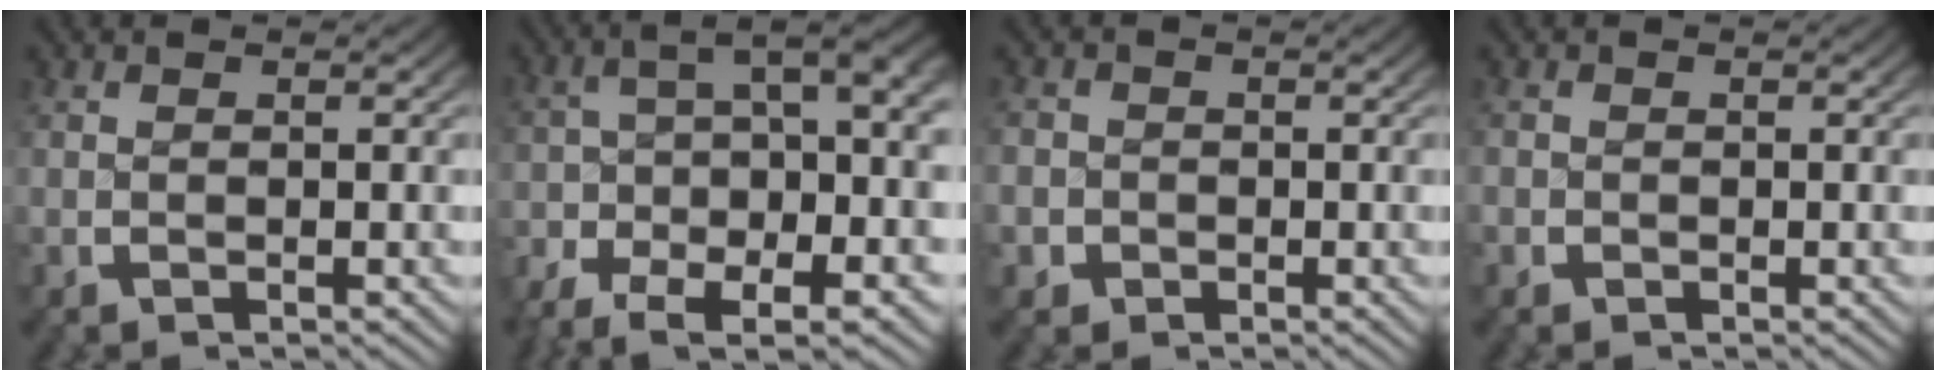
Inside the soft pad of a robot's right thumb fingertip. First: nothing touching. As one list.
[{"total": 9.8, "force": [-2.5, 5.5, 7.7], "torque": [-0.109, -0.012, -0.045]}, {"total": 3.1, "force": [-1.1, 2.9, 0.4], "torque": [-0.011, -0.013, -0.019]}, {"total": 1.0, "force": [-0.3, 1.0, -0.1], "torque": [0.001, -0.006, -0.008]}]